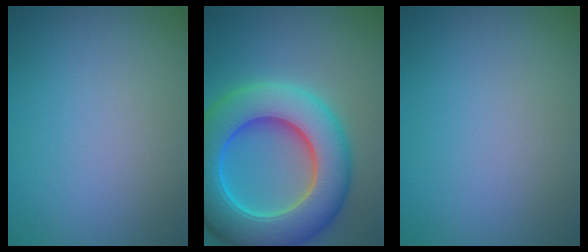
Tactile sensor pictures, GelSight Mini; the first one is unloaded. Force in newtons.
{"total": 11.7, "press": 11.7, "slide": 0.2}
{"total": 0.0}